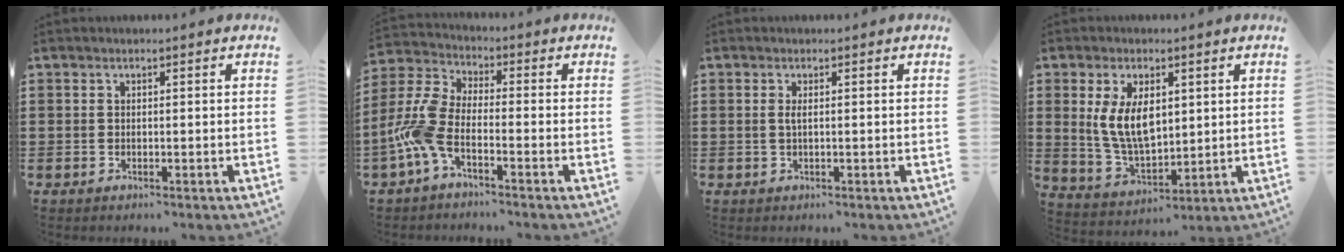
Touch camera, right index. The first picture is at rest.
{"total": 8.0, "force": [-3.6, 3.5, 6.2], "torque": [-0.178, -0.017, -0.079]}
{"total": 1.0, "force": [0.1, 0.1, 1.0], "torque": [-0.020, 0.000, 0.003]}
{"total": 8.3, "force": [2.1, 4.5, 6.7], "torque": [-0.149, 0.007, 0.038]}